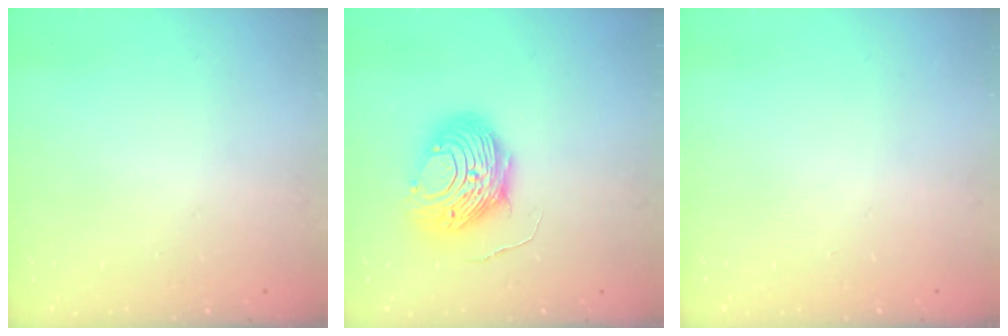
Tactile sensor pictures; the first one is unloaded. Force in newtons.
{"total": 10.8, "press": 10.8, "slide": 0.9}
{"total": 0.0}